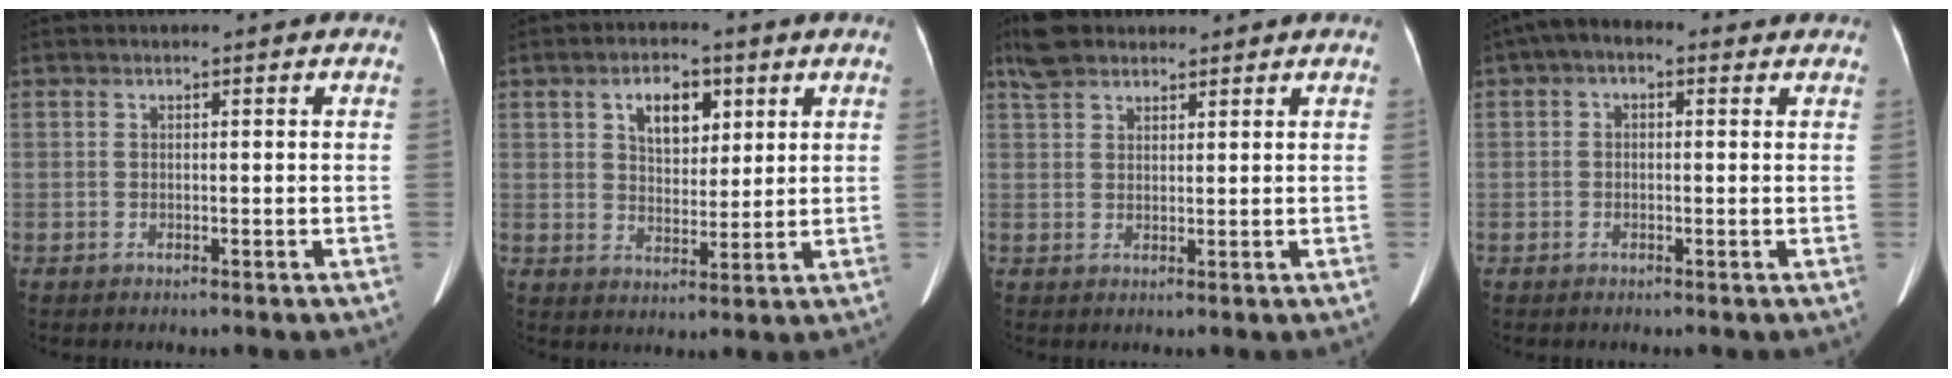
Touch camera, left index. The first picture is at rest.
{"total": 6.5, "force": [2.9, 3.6, 4.6], "torque": [-0.077, 0.013, 0.050]}
{"total": 5.6, "force": [4.6, 2.2, 2.5], "torque": [-0.058, 0.025, 0.091]}
{"total": 4.5, "force": [2.1, 2.5, 3.2], "torque": [-0.053, 0.031, 0.024]}